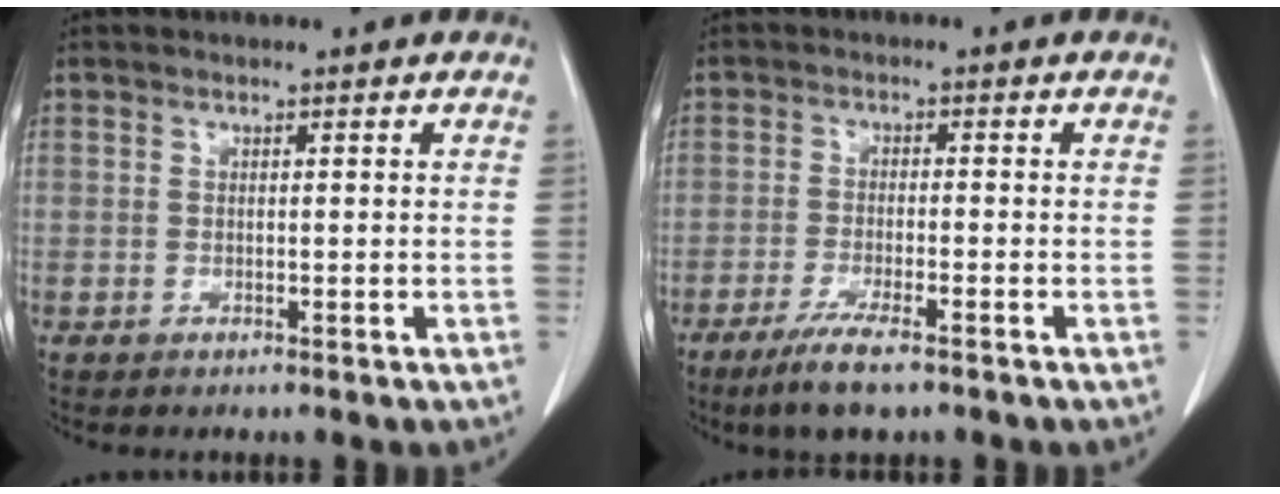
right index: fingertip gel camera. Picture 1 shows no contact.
{"total": 6.6, "force": [-4.5, 0.8, 4.7], "torque": [-0.088, -0.015, -0.074]}